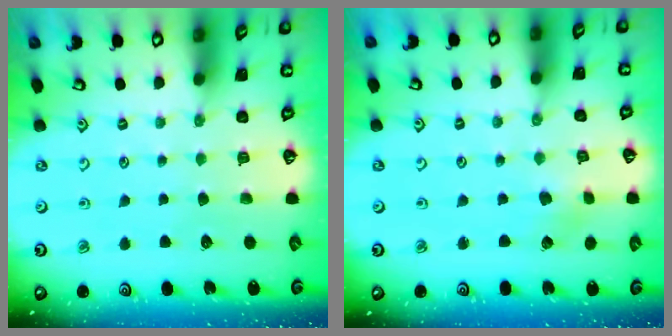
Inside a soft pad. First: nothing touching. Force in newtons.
{"total": 2.0, "press": 2.0, "slide": 0.3}